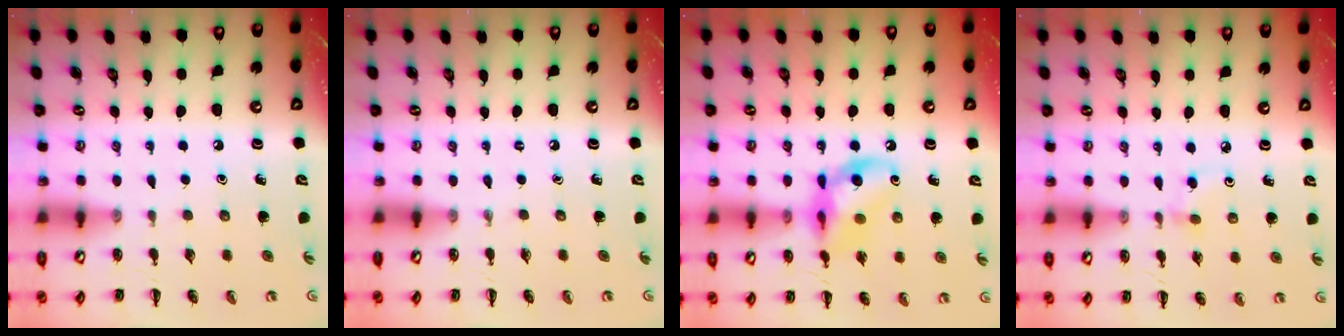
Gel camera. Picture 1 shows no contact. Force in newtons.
{"total": 0.0}
{"total": 12.5, "press": 12.4, "slide": 1.8}
{"total": 2.7, "press": 2.4, "slide": 1.2}